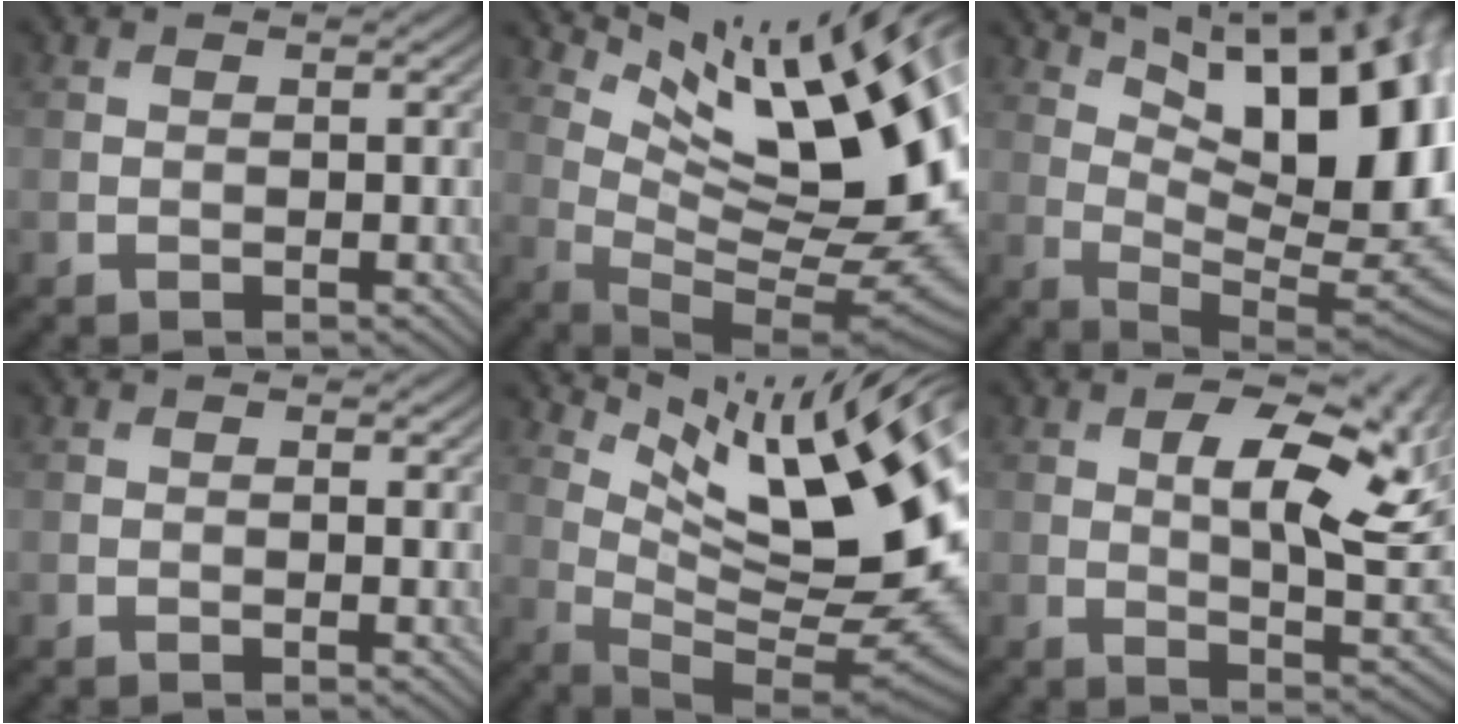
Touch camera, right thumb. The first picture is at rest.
{"total": 17.5, "force": [8.4, 4.0, 14.8], "torque": [-0.234, 0.001, 0.149]}
{"total": 17.1, "force": [5.7, 6.7, 14.6], "torque": [-0.206, 0.028, 0.091]}
{"total": 0.9, "force": [0.4, 0.5, 0.6], "torque": [-0.005, -0.004, 0.007]}
{"total": 16.4, "force": [6.7, 3.8, 14.5], "torque": [-0.230, 0.000, 0.131]}
{"total": 12.7, "force": [2.8, 5.2, 11.3], "torque": [-0.181, -0.005, 0.042]}